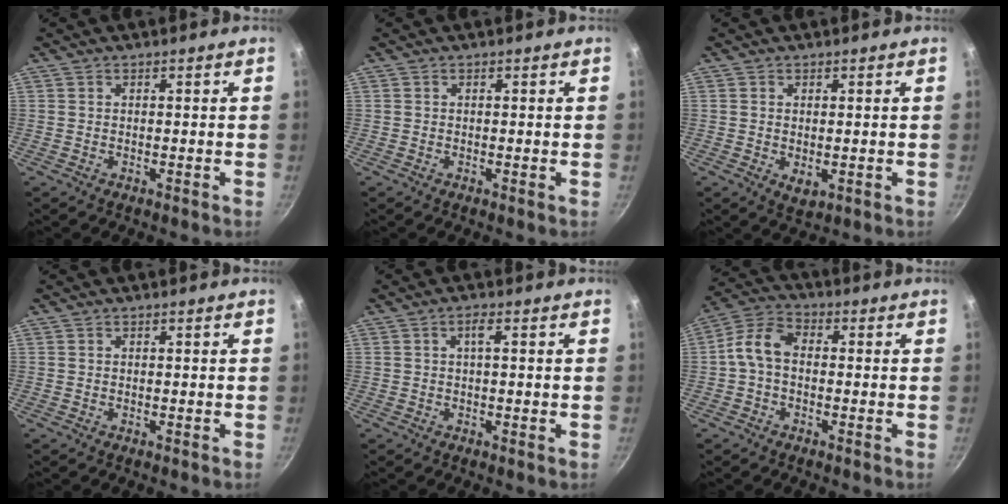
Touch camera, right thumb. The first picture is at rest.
{"total": 0.0}
{"total": 2.8, "force": [0.0, 1.7, 2.2], "torque": [-0.033, -0.010, 0.004]}
{"total": 0.0}
{"total": 2.1, "force": [0.3, 0.3, 2.1], "torque": [-0.041, 0.003, 0.005]}
{"total": 6.9, "force": [-0.8, 4.6, 5.0], "torque": [-0.097, 0.030, -0.030]}